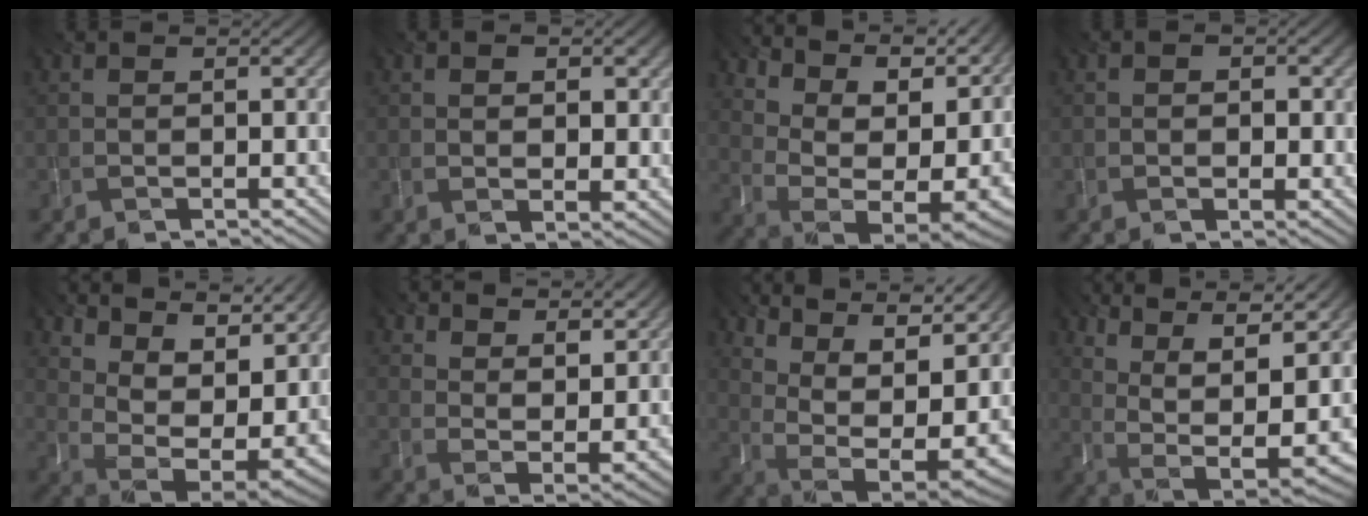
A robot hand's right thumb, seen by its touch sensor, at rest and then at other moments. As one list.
[{"total": 3.7, "force": [1.0, 1.9, 3.0], "torque": [-0.045, -0.008, 0.016]}, {"total": 15.9, "force": [8.5, 7.2, 11.4], "torque": [-0.113, 0.052, 0.146]}, {"total": 1.8, "force": [-0.1, 1.2, 1.3], "torque": [-0.020, -0.005, 0.002]}, {"total": 16.4, "force": [9.2, 6.9, 11.7], "torque": [-0.128, 0.060, 0.156]}, {"total": 11.3, "force": [8.6, 3.7, 6.3], "torque": [-0.113, -0.009, 0.121]}, {"total": 15.2, "force": [6.9, 7.0, 11.6], "torque": [-0.169, 0.028, 0.119]}, {"total": 16.1, "force": [6.4, 7.8, 12.5], "torque": [-0.214, 0.028, 0.122]}]